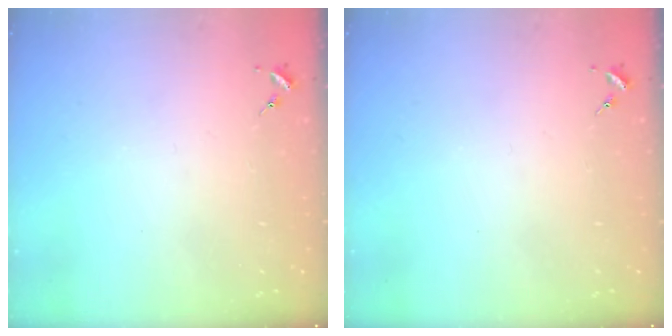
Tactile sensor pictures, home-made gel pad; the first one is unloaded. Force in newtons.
{"total": 0.0}